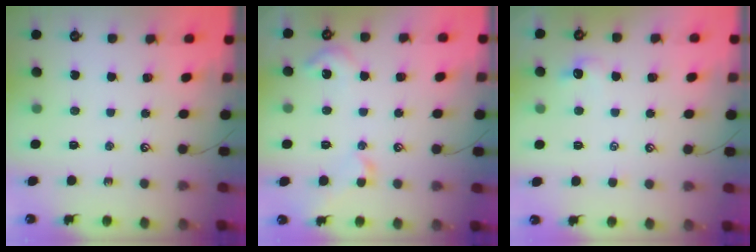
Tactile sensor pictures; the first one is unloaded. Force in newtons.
{"total": 4.3, "press": 4.2, "slide": 0.7}
{"total": 1.0, "press": 0.9, "slide": 0.4}